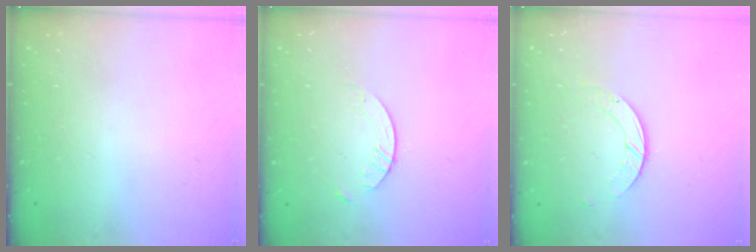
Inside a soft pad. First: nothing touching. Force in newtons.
{"total": 2.9, "press": 2.9, "slide": 0.3}
{"total": 3.0, "press": 3.0, "slide": 0.3}